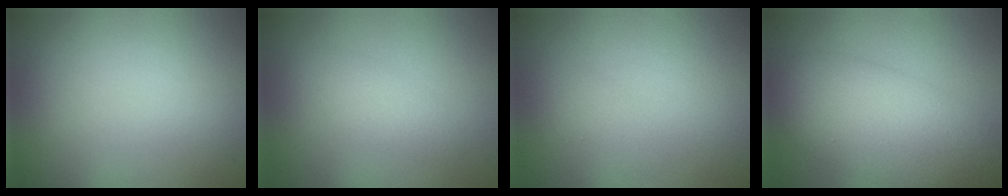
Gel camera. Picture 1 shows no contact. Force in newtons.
{"total": 3.2, "press": 3.2, "slide": 0.2}
{"total": 1.1, "press": 1.1, "slide": 0.0}
{"total": 8.3, "press": 8.3, "slide": 0.3}